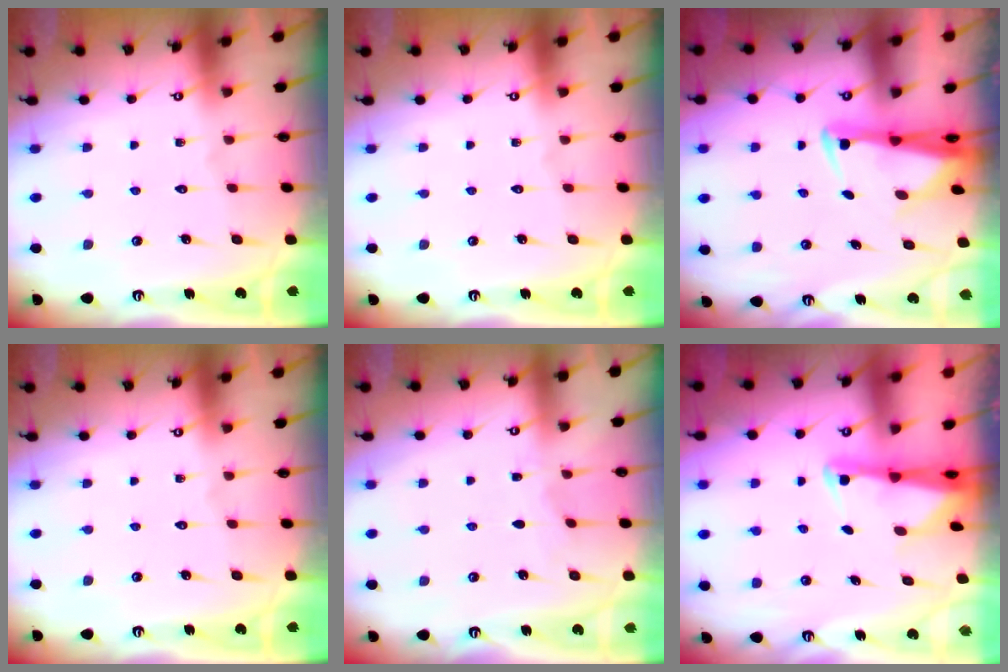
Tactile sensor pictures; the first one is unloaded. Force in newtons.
{"total": 0.0}
{"total": 3.1, "press": 2.9, "slide": 1.0}
{"total": 0.0}
{"total": 3.0, "press": 2.9, "slide": 0.5}
{"total": 2.7, "press": 2.6, "slide": 0.5}